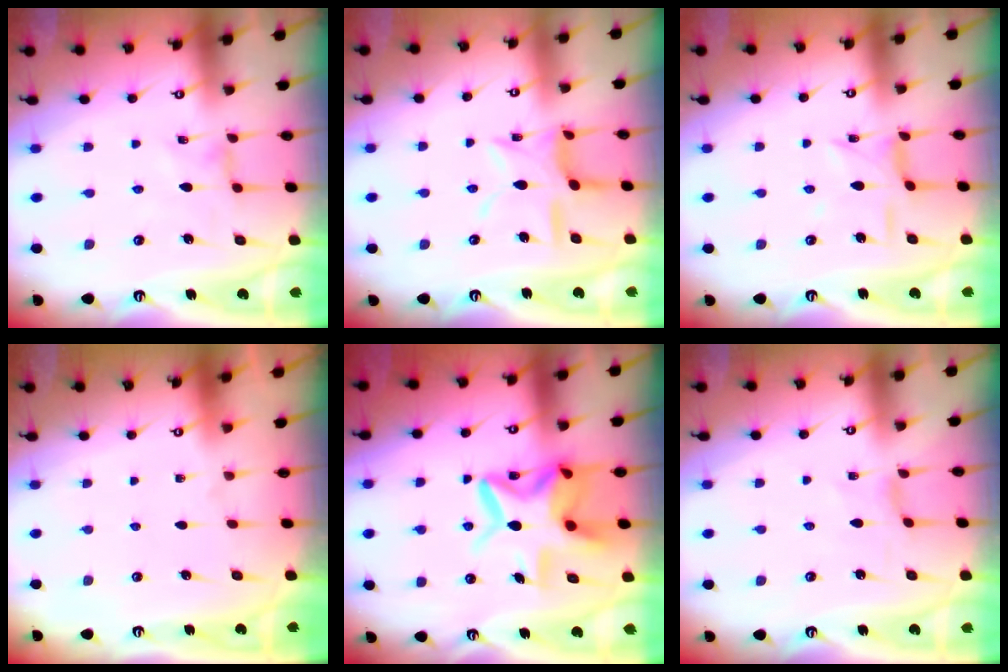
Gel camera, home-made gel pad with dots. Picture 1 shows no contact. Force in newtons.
{"total": 11.7, "press": 11.7, "slide": 0.9}
{"total": 4.4, "press": 4.4, "slide": 0.4}
{"total": 0.0}
{"total": 14.2, "press": 14.0, "slide": 2.0}
{"total": 2.0, "press": 2.0, "slide": 0.4}